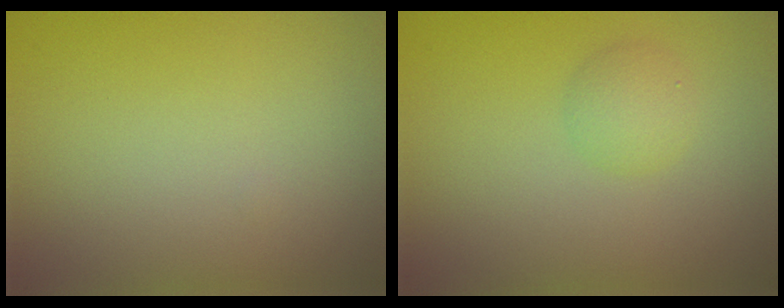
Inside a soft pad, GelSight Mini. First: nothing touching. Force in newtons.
{"total": 1.7, "press": 1.7, "slide": 0.1}